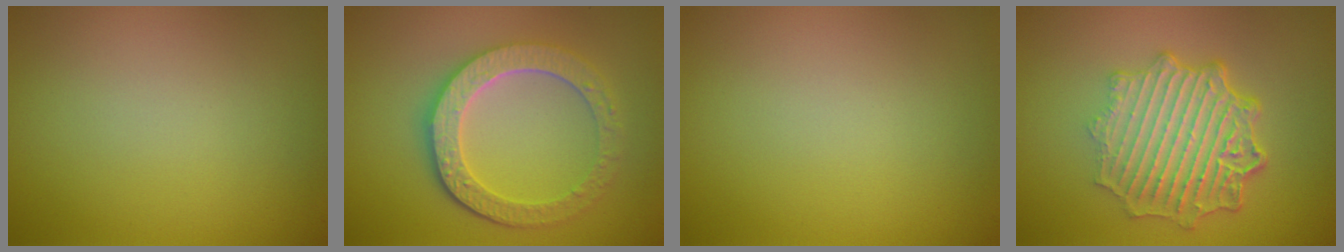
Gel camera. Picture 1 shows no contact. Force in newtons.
{"total": 5.4, "press": 4.4, "slide": 3.0}
{"total": 0.0}
{"total": 6.9, "press": 5.2, "slide": 4.6}